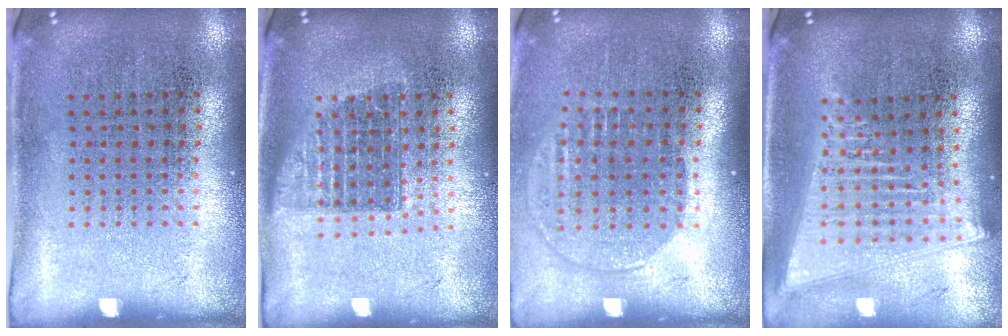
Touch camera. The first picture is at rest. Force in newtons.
{"total": 1.4, "press": 1.1, "slide": 0.8}
{"total": 1.5, "press": 1.2, "slide": 0.8}
{"total": 2.0, "press": 1.7, "slide": 1.1}